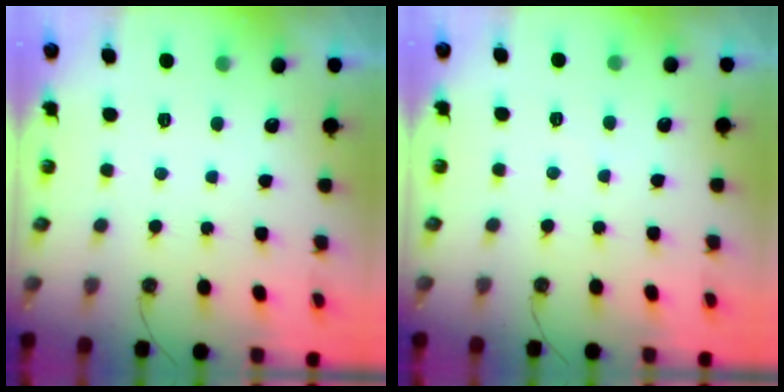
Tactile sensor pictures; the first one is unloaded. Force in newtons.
{"total": 1.8, "press": 1.7, "slide": 0.3}